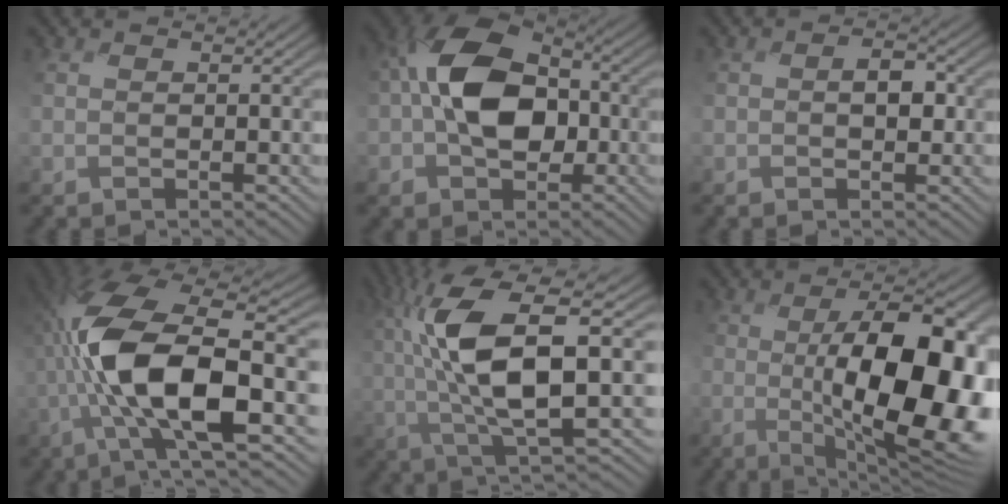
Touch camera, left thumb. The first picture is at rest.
{"total": 12.5, "force": [-0.9, 8.6, 9.0], "torque": [-0.164, 0.019, -0.035]}
{"total": 2.4, "force": [-0.3, 1.4, 1.9], "torque": [-0.030, 0.001, -0.011]}
{"total": 13.1, "force": [-2.6, 4.4, 12.1], "torque": [-0.258, 0.000, -0.064]}
{"total": 12.1, "force": [1.0, 3.9, 11.4], "torque": [-0.235, 0.007, 0.018]}
{"total": 14.8, "force": [-0.9, 6.0, 13.5], "torque": [-0.189, -0.011, -0.011]}